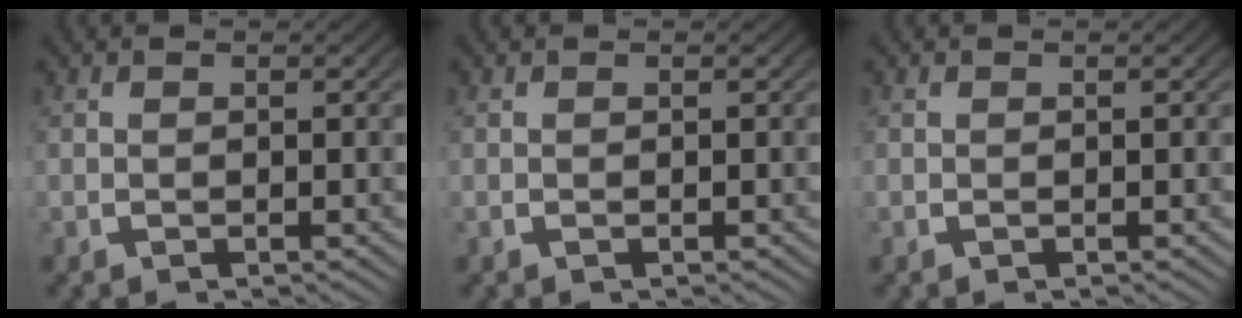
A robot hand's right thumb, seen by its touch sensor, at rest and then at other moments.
{"total": 0.0}
{"total": 0.0}